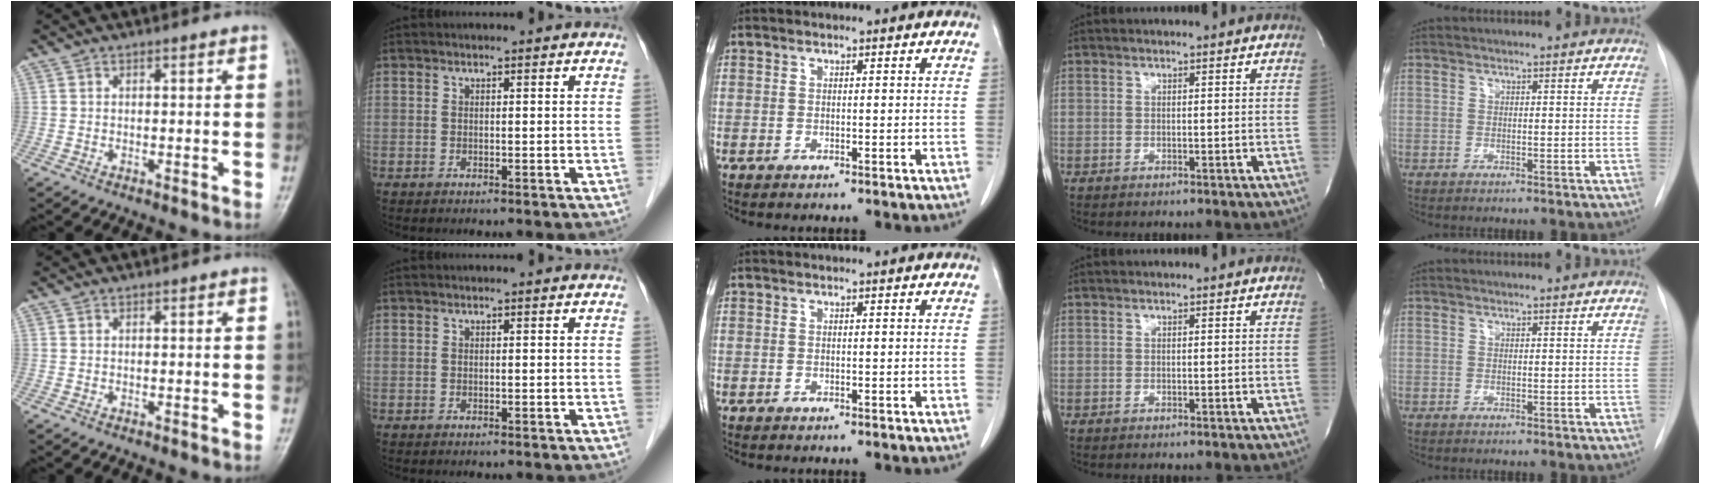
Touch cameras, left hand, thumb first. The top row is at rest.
{}